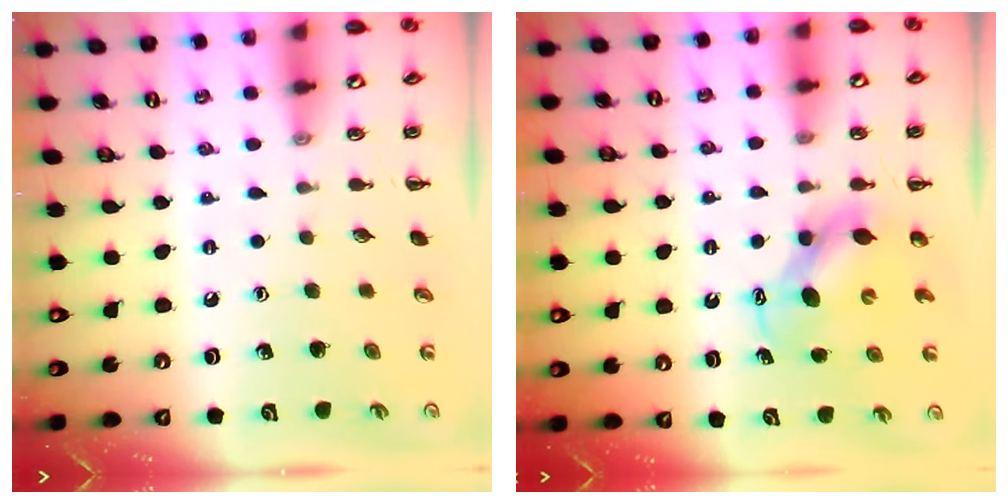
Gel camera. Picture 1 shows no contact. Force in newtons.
{"total": 6.7, "press": 6.6, "slide": 0.7}